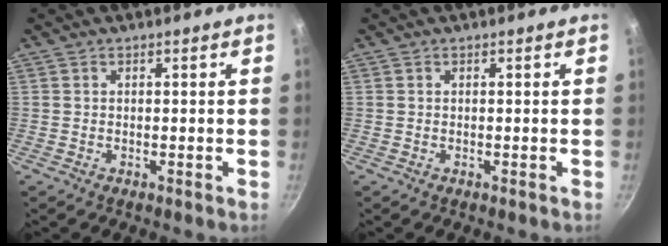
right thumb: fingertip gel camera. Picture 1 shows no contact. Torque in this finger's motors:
{"motor_torque": [0.11, 0.10, 0.12, -0.19, 0.00]}